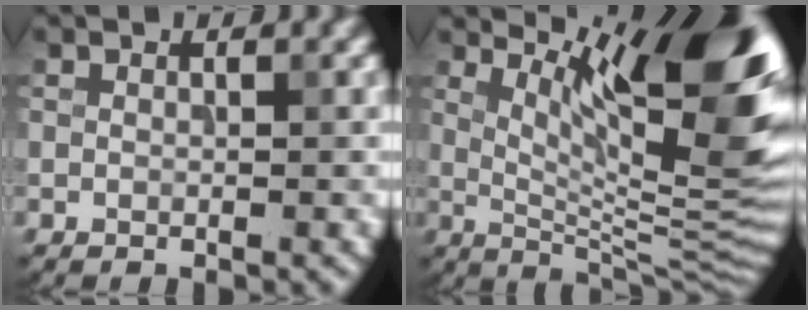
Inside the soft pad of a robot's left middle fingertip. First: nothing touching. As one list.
[{"total": 14.0, "force": [5.9, 3.7, 12.1], "torque": [-0.152, -0.003, 0.104]}]